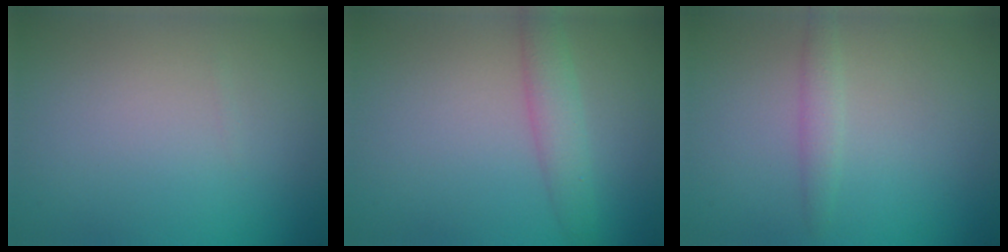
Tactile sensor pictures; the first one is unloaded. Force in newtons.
{"total": 2.7, "press": 2.6, "slide": 0.2}
{"total": 1.4, "press": 1.4, "slide": 0.0}